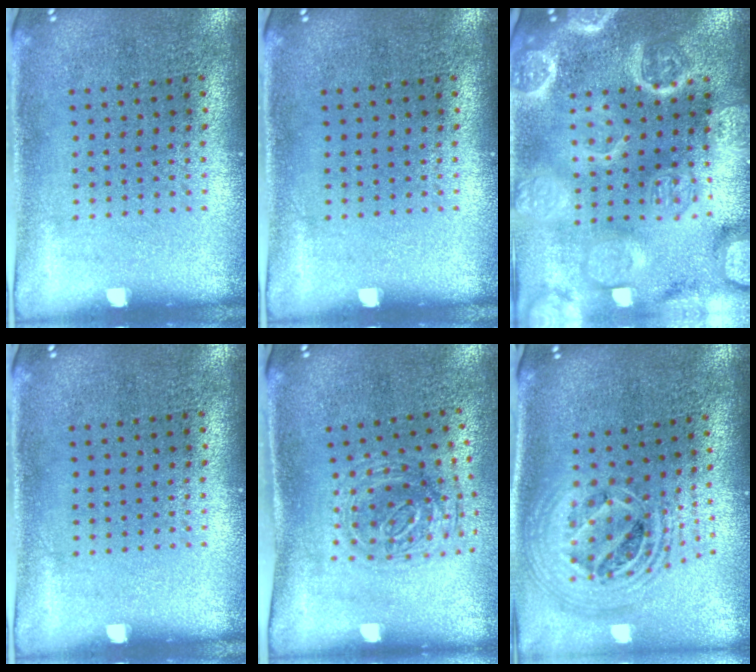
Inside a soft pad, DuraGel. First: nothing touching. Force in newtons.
{"total": 0.0}
{"total": 6.0, "press": 6.0, "slide": 0.9}
{"total": 0.0}
{"total": 1.1, "press": 1.1, "slide": 0.3}
{"total": 2.3, "press": 1.8, "slide": 1.5}